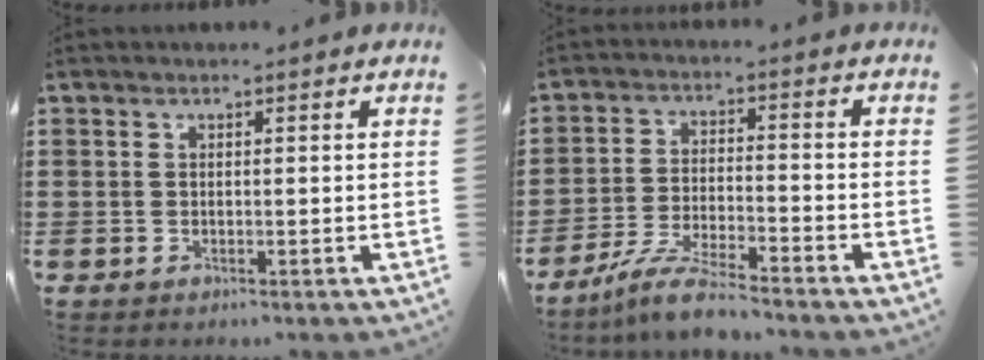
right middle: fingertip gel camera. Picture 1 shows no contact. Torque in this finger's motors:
{"motor_torque": [1.11, -1.03, 0.22, 0.11]}